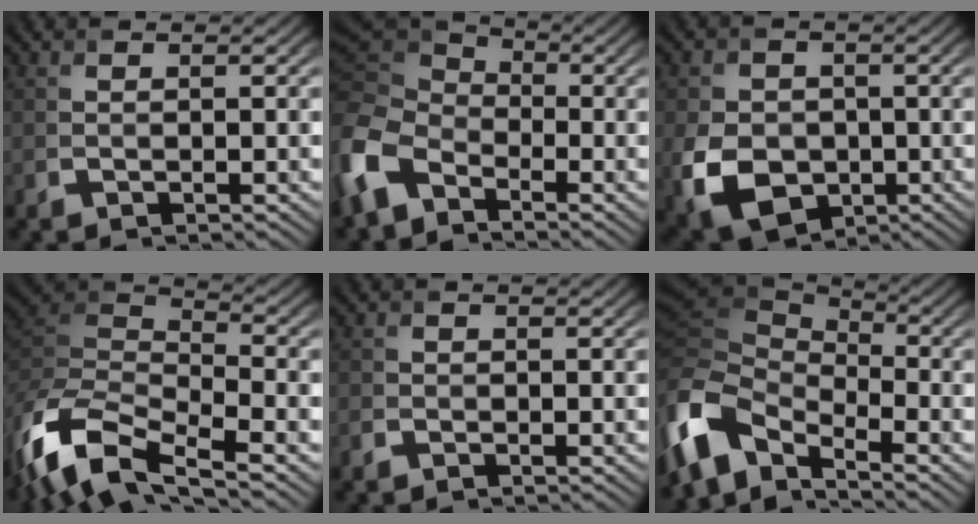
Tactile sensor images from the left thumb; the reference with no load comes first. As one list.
[{"total": 9.9, "force": [-4.0, 6.7, 6.1], "torque": [-0.181, -0.008, -0.098]}, {"total": 9.5, "force": [-2.6, 7.2, 5.6], "torque": [-0.136, -0.019, -0.058]}, {"total": 12.4, "force": [-7.8, 4.6, 8.5], "torque": [-0.196, -0.009, -0.160]}, {"total": 1.4, "force": [-0.7, 1.1, 0.2], "torque": [-0.003, -0.003, -0.021]}, {"total": 11.7, "force": [-6.2, 6.6, 7.4], "torque": [-0.191, -0.014, -0.129]}]